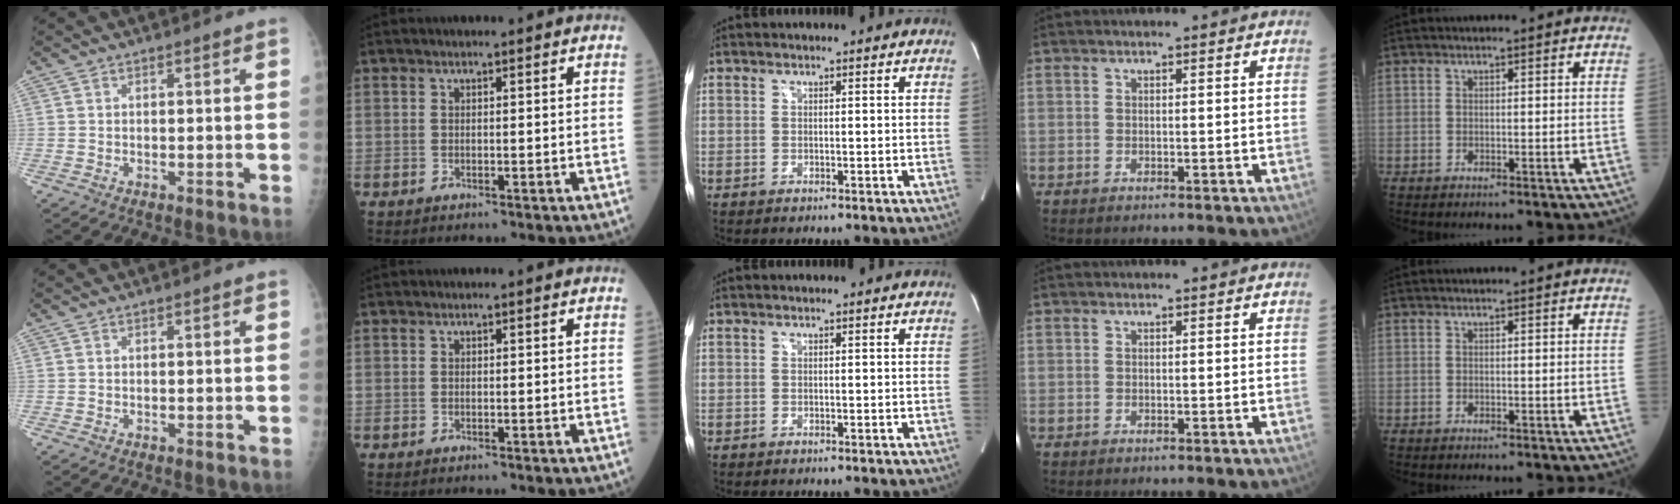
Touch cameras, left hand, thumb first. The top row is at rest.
{}